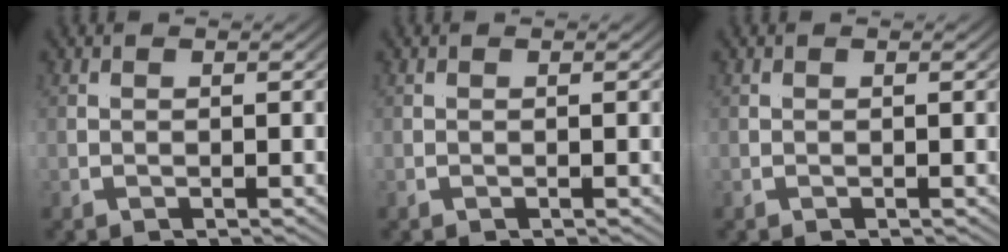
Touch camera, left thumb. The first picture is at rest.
{"total": 0.0}
{"total": 0.0}